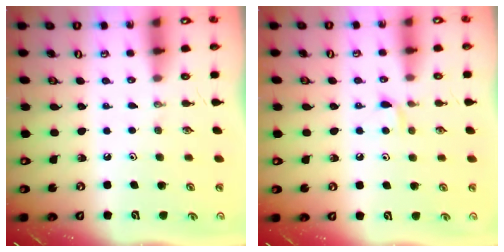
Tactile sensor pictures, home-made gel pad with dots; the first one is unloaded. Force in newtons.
{"total": 5.2, "press": 5.2, "slide": 0.7}